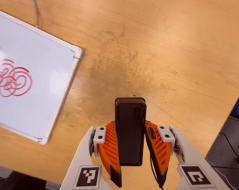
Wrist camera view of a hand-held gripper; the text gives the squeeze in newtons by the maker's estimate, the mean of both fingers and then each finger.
{"total": 4.1, "left": 2.5, "right": 5.7}